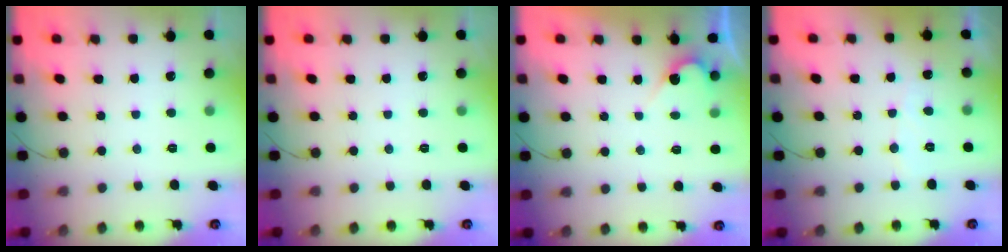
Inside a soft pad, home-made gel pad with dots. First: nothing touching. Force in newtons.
{"total": 0.0}
{"total": 2.7, "press": 2.7, "slide": 0.2}
{"total": 3.8, "press": 3.8, "slide": 0.2}